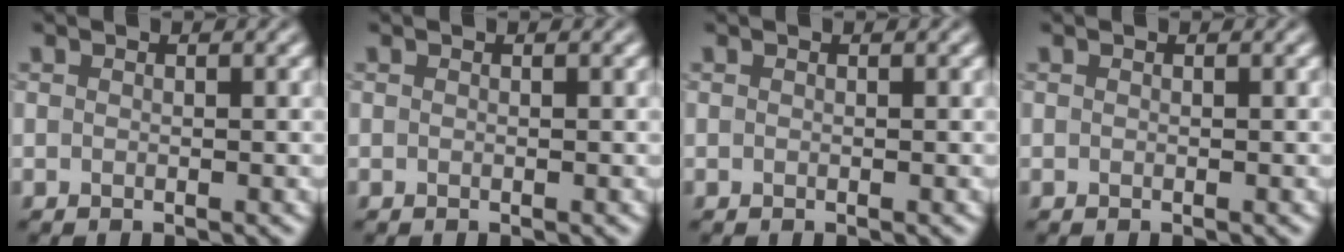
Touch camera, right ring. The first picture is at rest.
{"total": 0.0}
{"total": 0.0}
{"total": 0.0}